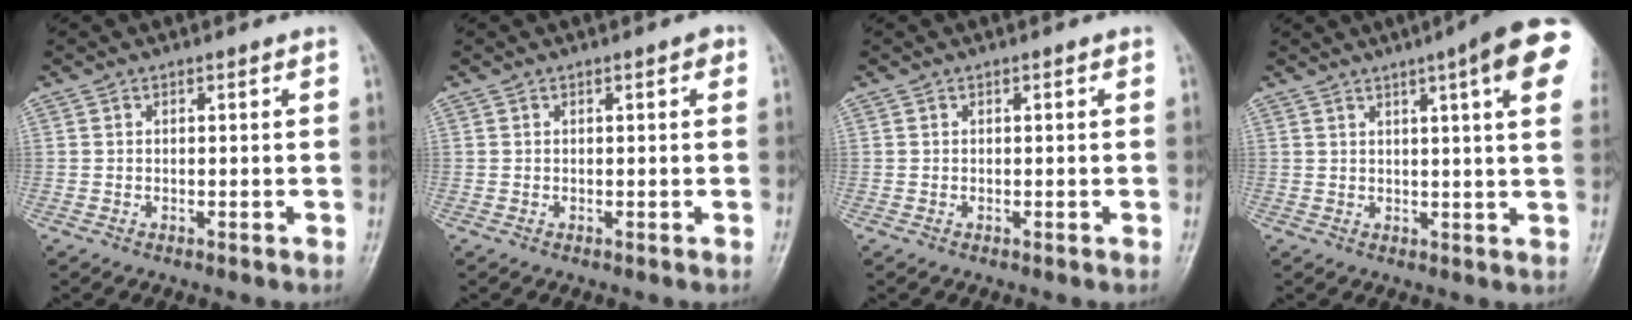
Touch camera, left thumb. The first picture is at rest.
{"total": 1.0, "force": [0.3, 0.5, 0.9], "torque": [-0.009, 0.003, 0.001]}
{"total": 0.0}
{"total": 14.3, "force": [6.5, 2.0, 12.6], "torque": [-0.153, -0.006, 0.071]}